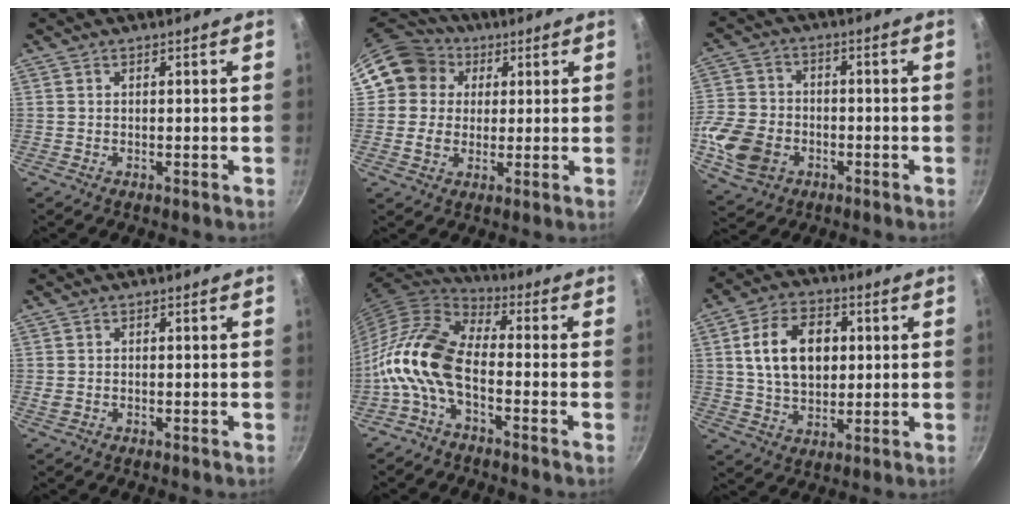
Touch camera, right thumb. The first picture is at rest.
{"total": 11.0, "force": [3.4, 10.0, 3.4], "torque": [-0.032, 0.010, 0.046]}
{"total": 13.2, "force": [-4.2, 10.0, 7.4], "torque": [-0.142, 0.021, -0.083]}
{"total": 1.1, "force": [-0.3, 0.8, 0.7], "torque": [-0.016, 0.002, -0.003]}
{"total": 12.9, "force": [-3.8, 6.5, 10.5], "torque": [-0.207, 0.043, -0.096]}
{"total": 13.4, "force": [2.4, 9.1, 9.5], "torque": [-0.138, 0.003, 0.039]}